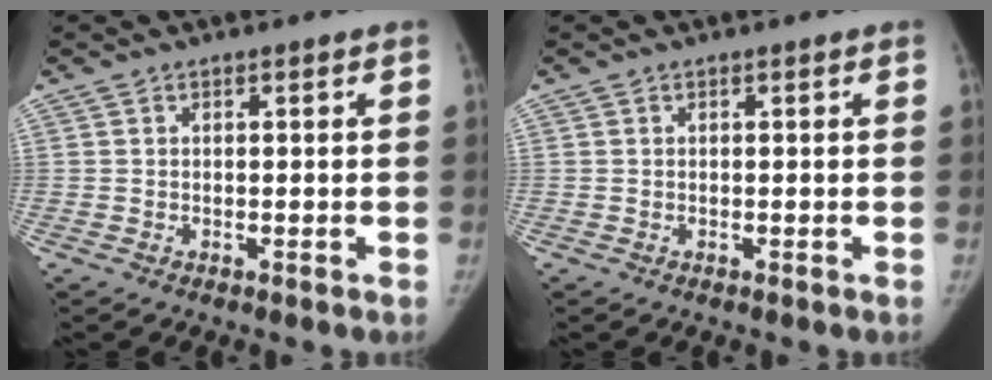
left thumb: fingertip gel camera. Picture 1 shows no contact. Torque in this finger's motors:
{"motor_torque": [-0.03, -0.04, 0.21, 0.00, 0.00]}